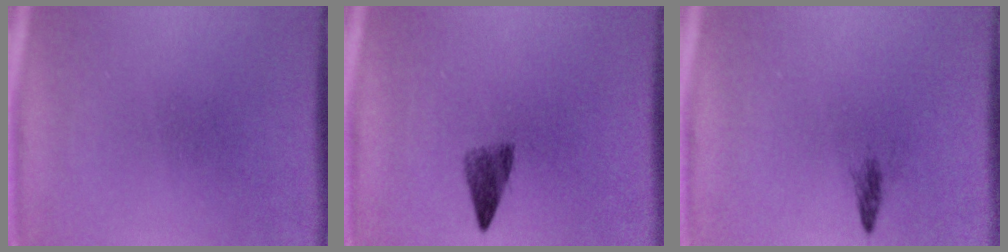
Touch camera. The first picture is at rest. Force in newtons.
{"total": 2.8}
{"total": 1.0}